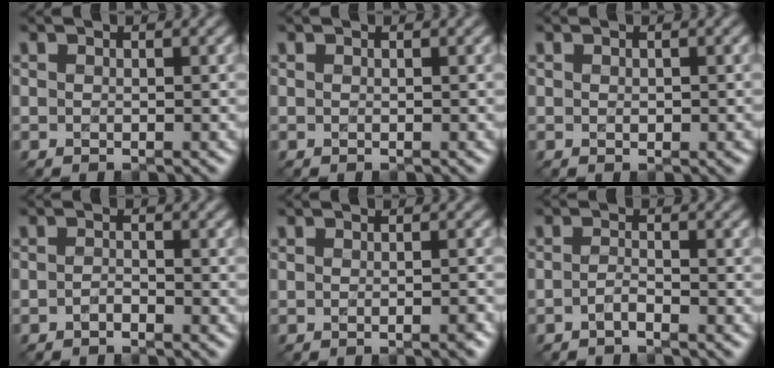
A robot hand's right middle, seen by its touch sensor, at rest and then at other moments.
{"total": 0.0}
{"total": 0.7, "force": [-0.1, 0.5, 0.5], "torque": [-0.005, -0.003, 0.000]}
{"total": 0.9, "force": [-0.7, 0.3, 0.5], "torque": [-0.011, 0.002, -0.013]}
{"total": 1.1, "force": [-0.6, 0.2, 0.9], "torque": [-0.010, 0.000, -0.011]}
{"total": 1.2, "force": [-0.8, 0.2, 0.8], "torque": [-0.018, 0.003, -0.017]}